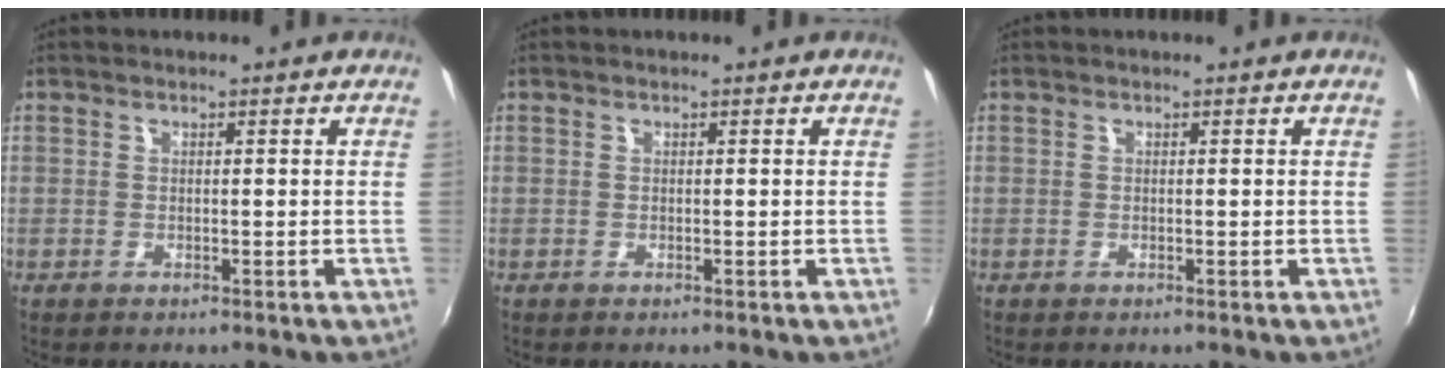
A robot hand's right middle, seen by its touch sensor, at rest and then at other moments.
{"total": 0.0}
{"total": 0.0}